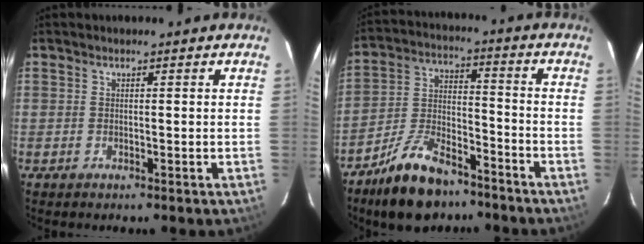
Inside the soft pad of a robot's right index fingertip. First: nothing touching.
{"total": 14.0, "force": [-10.3, 6.0, 7.4], "torque": [-0.154, 0.016, -0.181]}